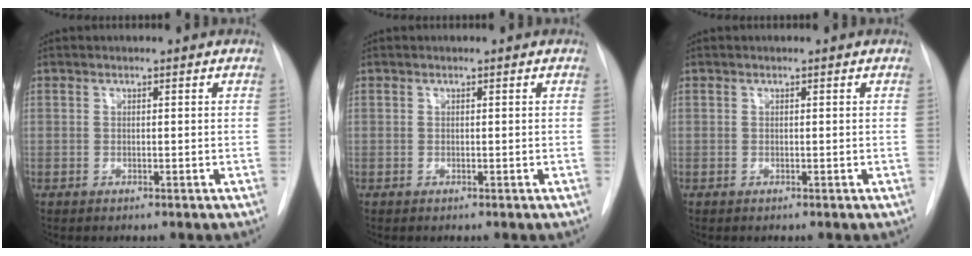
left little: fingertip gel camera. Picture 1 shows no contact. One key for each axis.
{"total": 0.0}
{"total": 0.0}